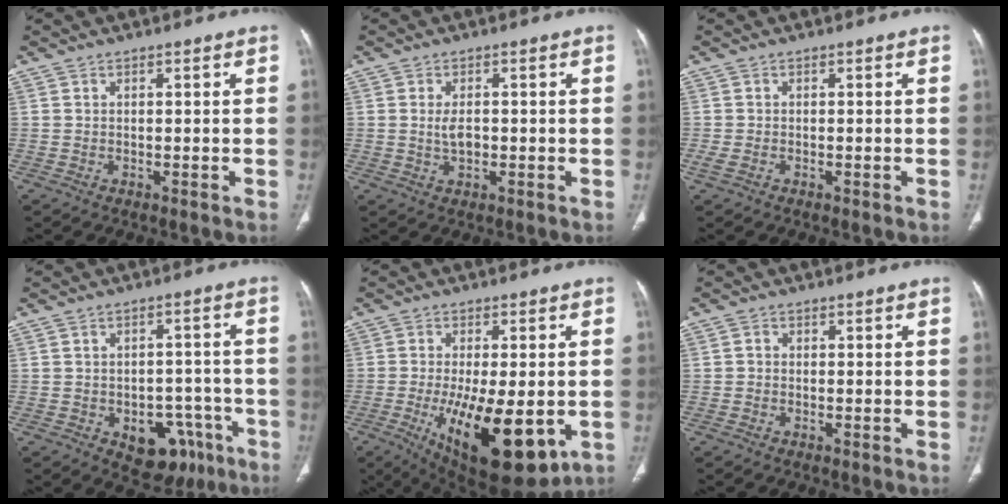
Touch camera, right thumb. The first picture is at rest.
{"total": 3.1, "force": [-0.1, 1.7, 2.6], "torque": [-0.050, -0.001, 0.001]}
{"total": 1.5, "force": [-0.6, 0.8, 1.1], "torque": [-0.034, -0.002, -0.012]}
{"total": 10.9, "force": [-5.3, 7.2, 6.2], "torque": [-0.043, 0.040, -0.060]}
{"total": 19.2, "force": [-5.4, 7.6, 16.8], "torque": [-0.259, -0.021, -0.060]}
{"total": 1.1, "force": [-0.2, 1.0, 0.4], "torque": [-0.002, 0.003, -0.007]}